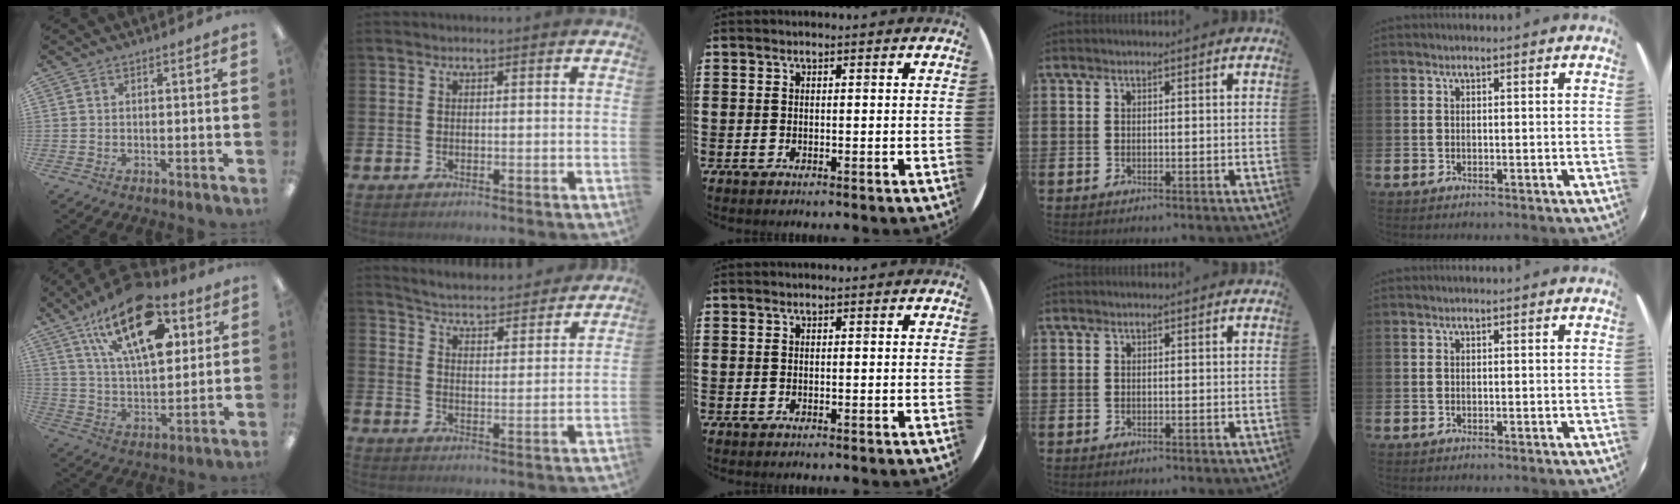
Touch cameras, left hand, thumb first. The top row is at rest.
{"thumb": {"total": 22.7, "force": [11.9, 11.0, 15.9], "torque": [-0.251, -0.046, 0.202]}, "index": {"total": 5.0, "force": [5.0, 0.5, 0.1], "torque": [-0.026, -0.045, 0.083]}}